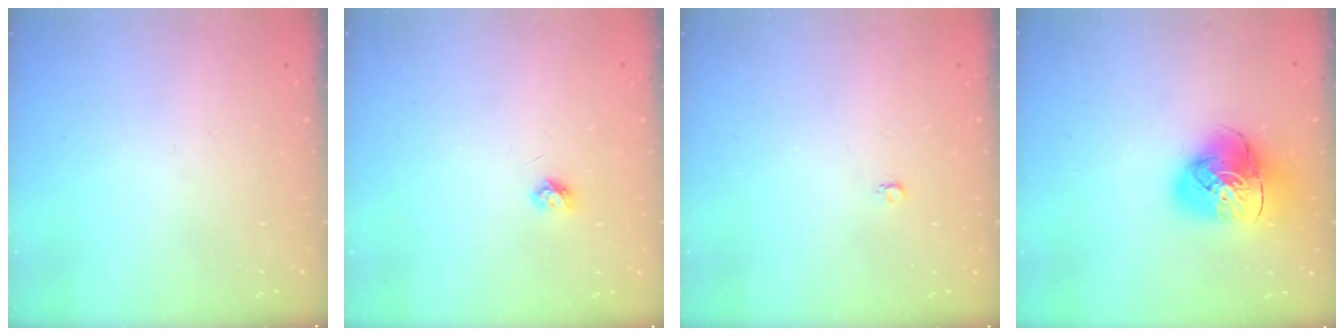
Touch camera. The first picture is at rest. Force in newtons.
{"total": 3.7, "press": 3.7, "slide": 0.5}
{"total": 2.6, "press": 2.6, "slide": 0.3}
{"total": 13.4, "press": 13.3, "slide": 1.7}